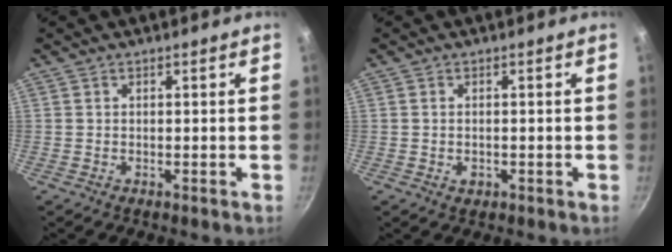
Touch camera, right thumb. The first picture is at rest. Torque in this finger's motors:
{"motor_torque": [-0.47, 0.10, -0.23, 0.13, 0.07]}